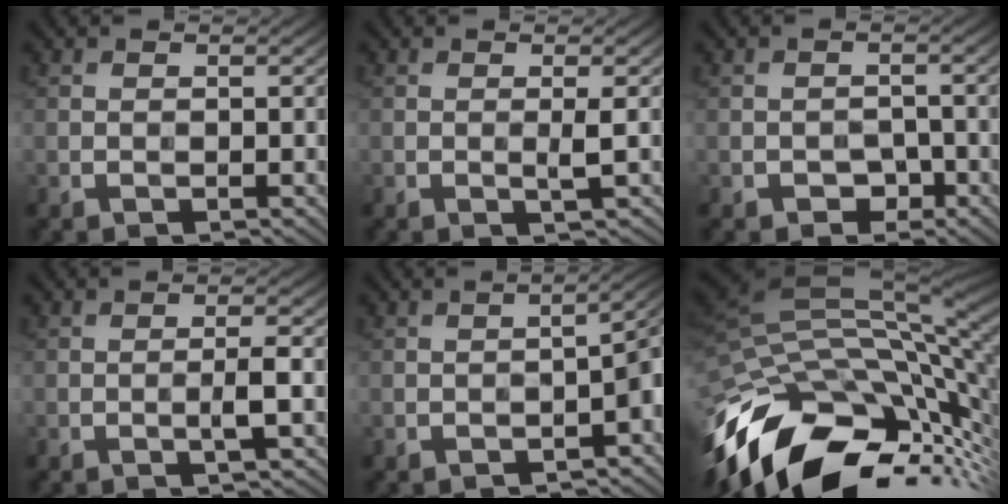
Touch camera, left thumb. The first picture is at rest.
{"total": 1.6, "force": [0.0, -0.3, 1.5], "torque": [-0.033, 0.006, -0.001]}
{"total": 2.4, "force": [-1.4, 1.6, 1.2], "torque": [-0.016, 0.004, -0.022]}
{"total": 2.5, "force": [-0.7, 0.0, 2.4], "torque": [-0.043, 0.013, -0.015]}
{"total": 5.1, "force": [-2.2, 1.7, 4.2], "torque": [-0.051, 0.001, -0.026]}
{"total": 16.8, "force": [-7.1, 9.2, 12.1], "torque": [-0.248, -0.026, -0.113]}